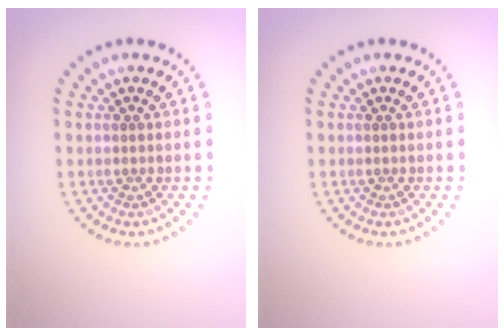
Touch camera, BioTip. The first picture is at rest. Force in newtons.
{"total": 0.0}